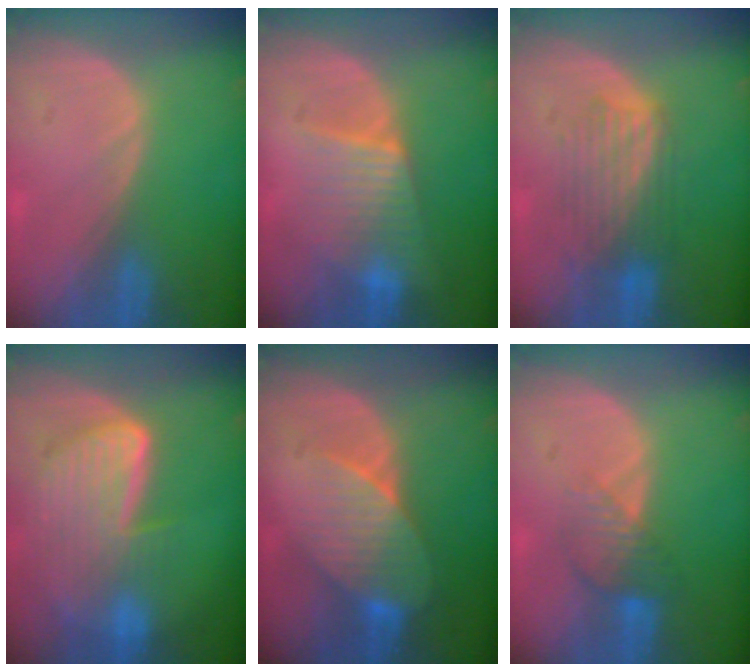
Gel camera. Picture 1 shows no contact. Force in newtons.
{"total": 6.3, "press": 6.3, "slide": 0.7}
{"total": 5.9, "press": 5.9, "slide": 0.4}
{"total": 9.1, "press": 8.0, "slide": 4.5}
{"total": 8.2, "press": 7.3, "slide": 3.6}
{"total": 4.5, "press": 3.8, "slide": 2.3}